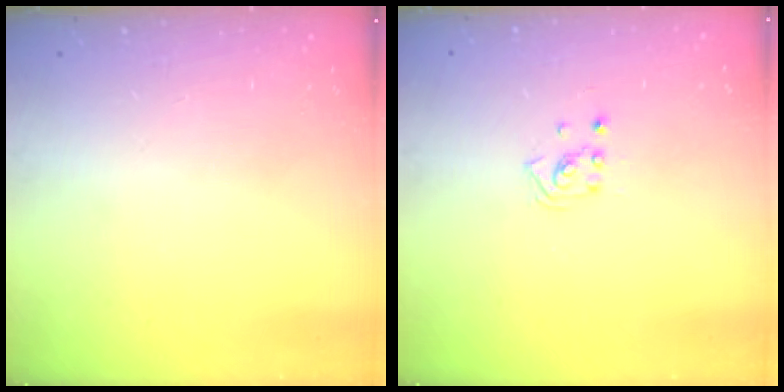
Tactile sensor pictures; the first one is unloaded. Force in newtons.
{"total": 1.9, "press": 1.9, "slide": 0.1}